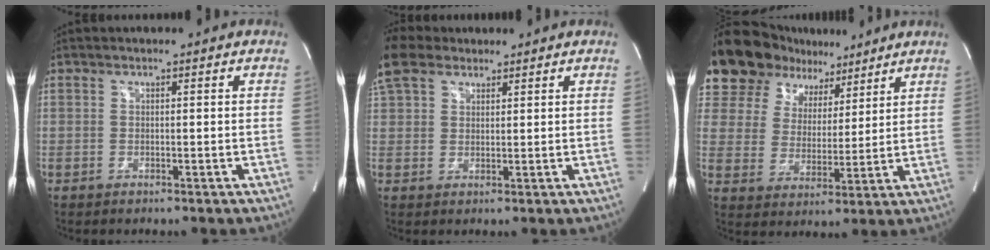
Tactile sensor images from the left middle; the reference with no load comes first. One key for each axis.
{"total": 6.7, "fx": 5.6, "fy": 2.8, "fz": 2.5, "tx": -0.078, "ty": 0.024, "tz": 0.119}
{"total": 16.0, "fx": 12.4, "fy": 8.5, "fz": 5.7, "tx": -0.117, "ty": 0.038, "tz": 0.211}